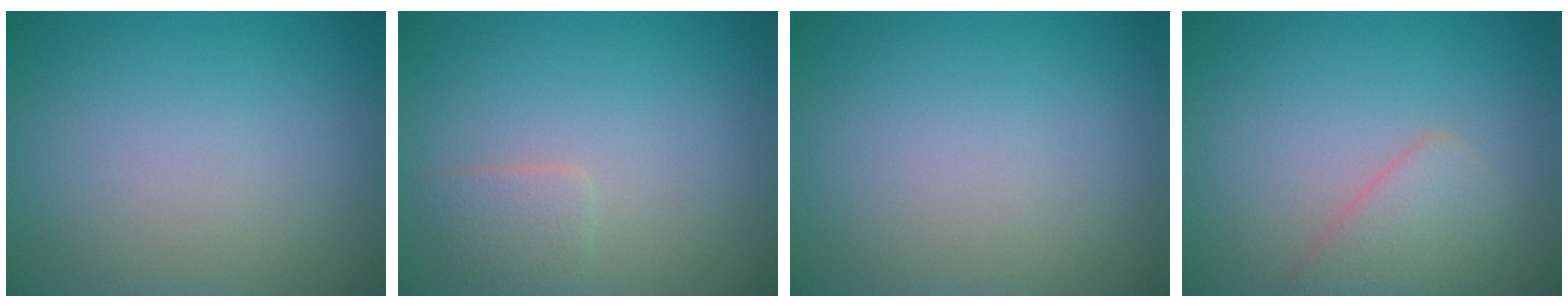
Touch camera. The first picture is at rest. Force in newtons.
{"total": 1.6, "press": 1.5, "slide": 0.2}
{"total": 0.0}
{"total": 2.6, "press": 2.6, "slide": 0.1}